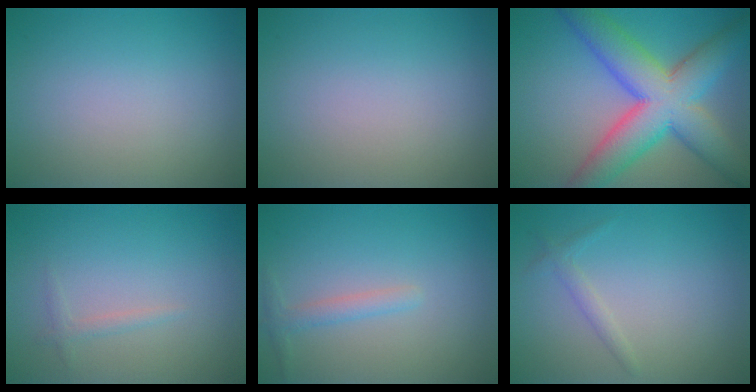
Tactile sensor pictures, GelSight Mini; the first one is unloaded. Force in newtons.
{"total": 0.0}
{"total": 10.7, "press": 10.7, "slide": 0.3}
{"total": 0.9, "press": 0.9, "slide": 0.1}
{"total": 1.5, "press": 1.5, "slide": 0.0}
{"total": 1.1, "press": 1.1, "slide": 0.0}